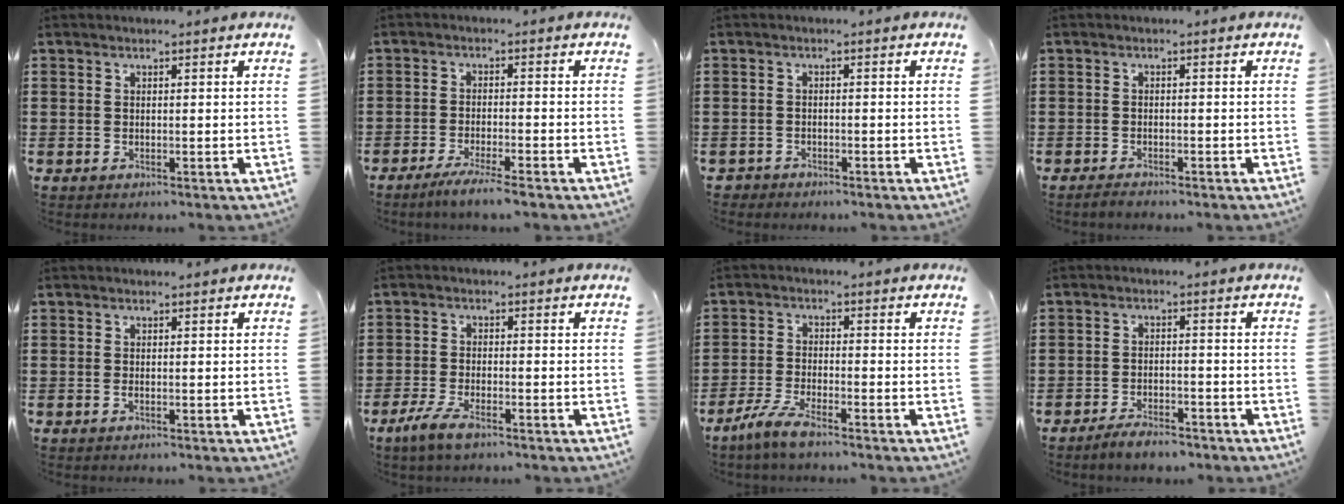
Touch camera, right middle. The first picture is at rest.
{"total": 3.7, "force": [-3.1, -0.3, 2.0], "torque": [-0.041, -0.009, -0.058]}
{"total": 1.5, "force": [-1.5, 0.4, 0.0], "torque": [-0.007, -0.003, -0.033]}
{"total": 1.2, "force": [-1.2, 0.1, 0.3], "torque": [-0.010, -0.003, -0.023]}
{"total": 0.6, "force": [-0.4, 0.0, 0.4], "torque": [-0.012, -0.006, -0.006]}
{"total": 4.2, "force": [-3.0, 1.1, 2.8], "torque": [-0.067, -0.005, -0.060]}
{"total": 4.7, "force": [-3.9, 0.3, 2.6], "torque": [-0.073, -0.013, -0.080]}
{"total": 3.6, "force": [-3.4, 0.5, 1.0], "torque": [-0.020, 0.002, -0.067]}